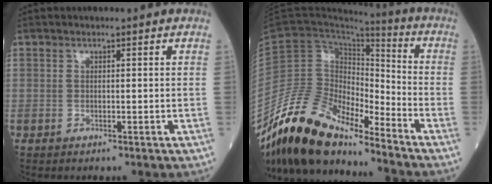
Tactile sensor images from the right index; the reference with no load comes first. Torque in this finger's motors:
{"motor_torque": [1.14, -1.00, -0.02, -0.21]}